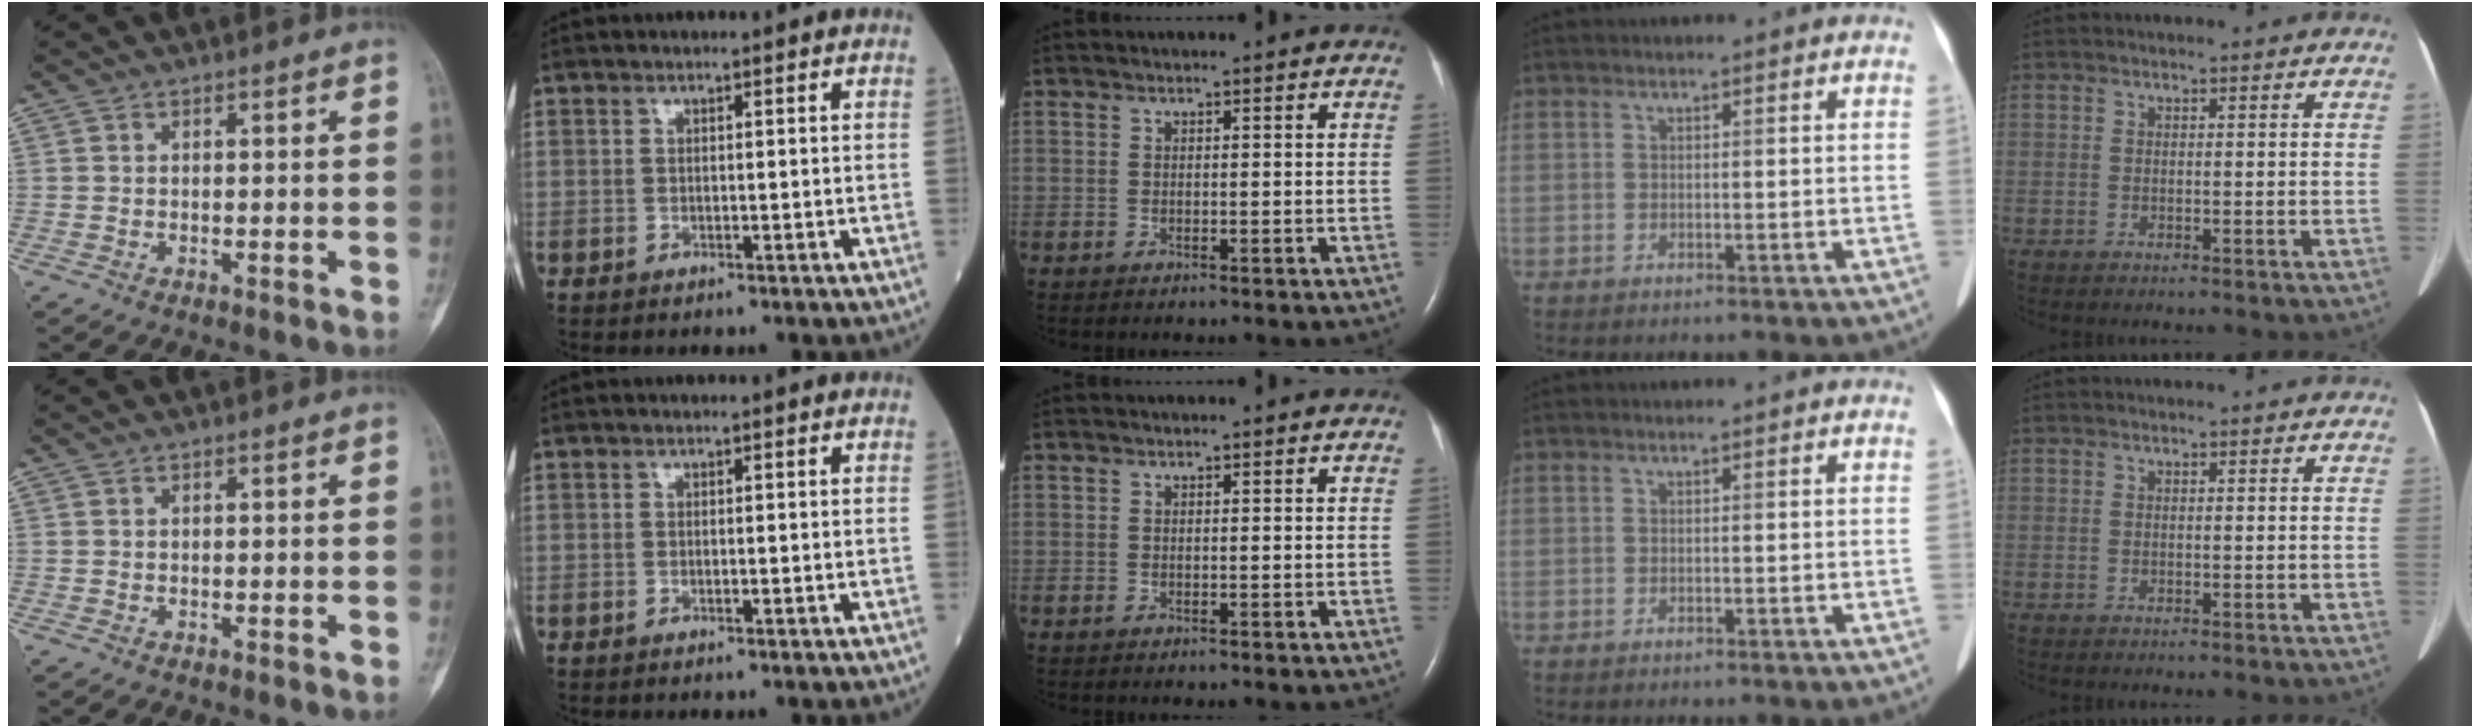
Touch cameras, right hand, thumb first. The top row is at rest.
{}